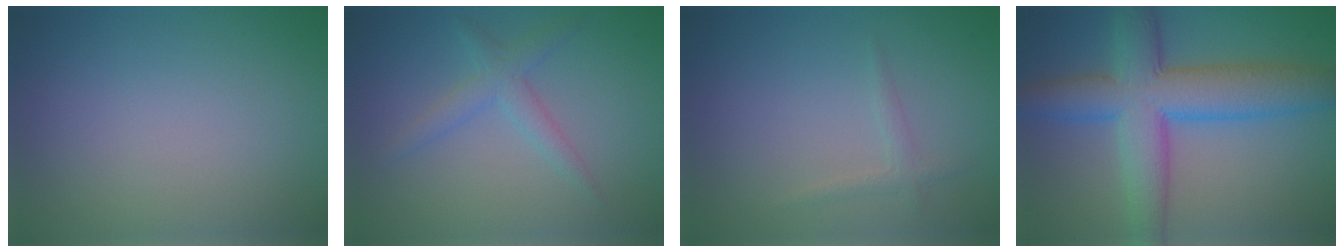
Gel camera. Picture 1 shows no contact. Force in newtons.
{"total": 2.3, "press": 2.3, "slide": 0.1}
{"total": 1.1, "press": 1.1, "slide": 0.0}
{"total": 8.9, "press": 8.9, "slide": 0.1}